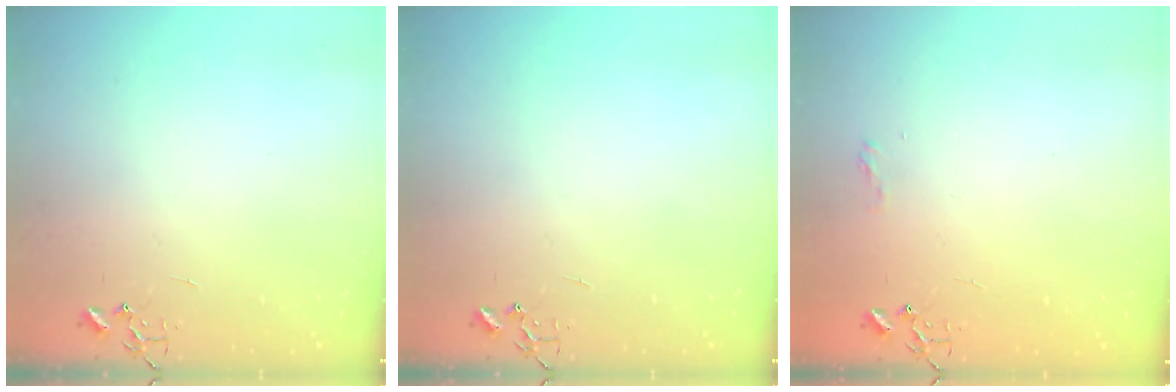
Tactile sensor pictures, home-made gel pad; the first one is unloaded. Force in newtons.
{"total": 0.0}
{"total": 5.9, "press": 5.9, "slide": 0.8}